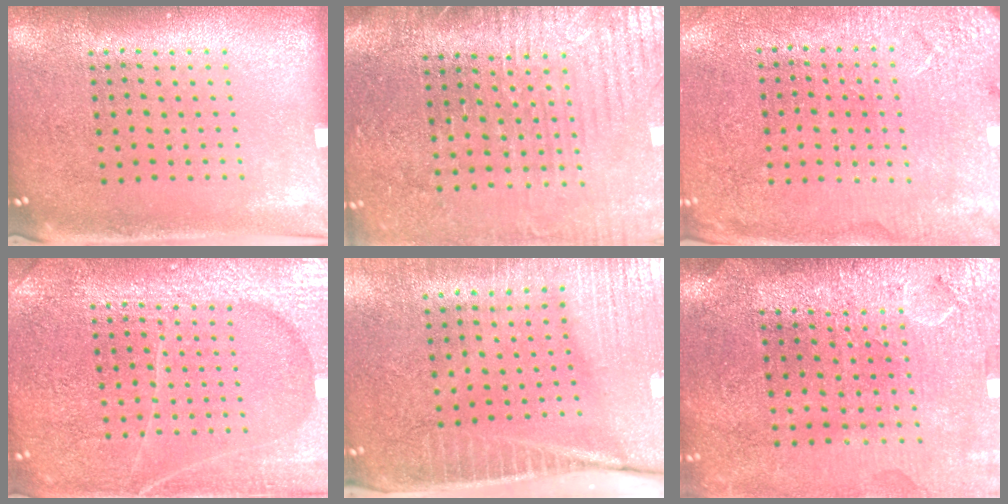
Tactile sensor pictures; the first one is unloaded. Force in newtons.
{"total": 3.7, "press": 3.4, "slide": 1.4}
{"total": 2.7, "press": 2.7, "slide": 0.1}
{"total": 6.7, "press": 6.6, "slide": 0.9}
{"total": 4.1, "press": 3.6, "slide": 1.9}
{"total": 4.2, "press": 3.7, "slide": 2.1}